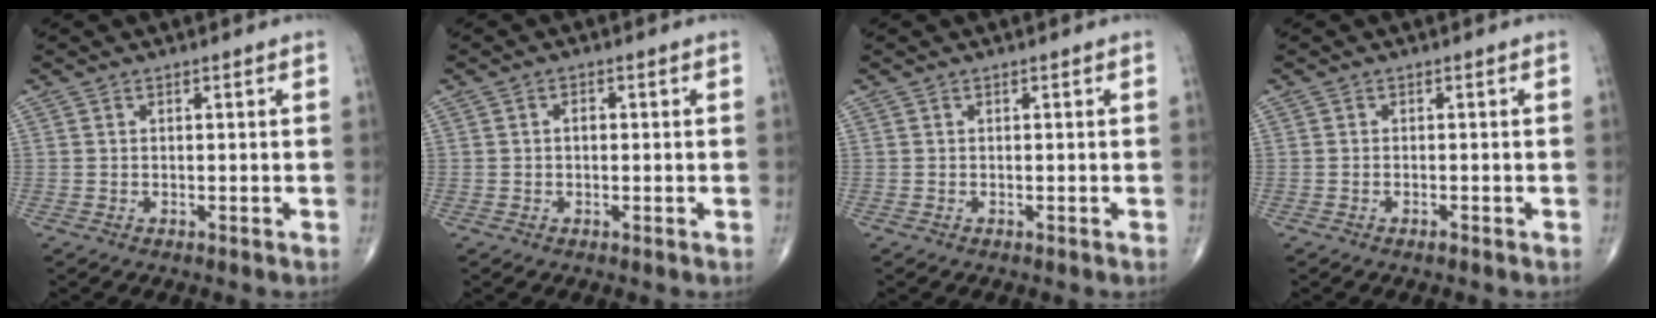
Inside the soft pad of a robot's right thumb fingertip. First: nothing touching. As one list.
[{"total": 1.3, "force": [0.1, 0.8, 1.1], "torque": [-0.015, 0.003, -0.001]}, {"total": 0.0}, {"total": 0.7, "force": [-0.5, 0.2, 0.4], "torque": [-0.010, 0.002, -0.010]}]